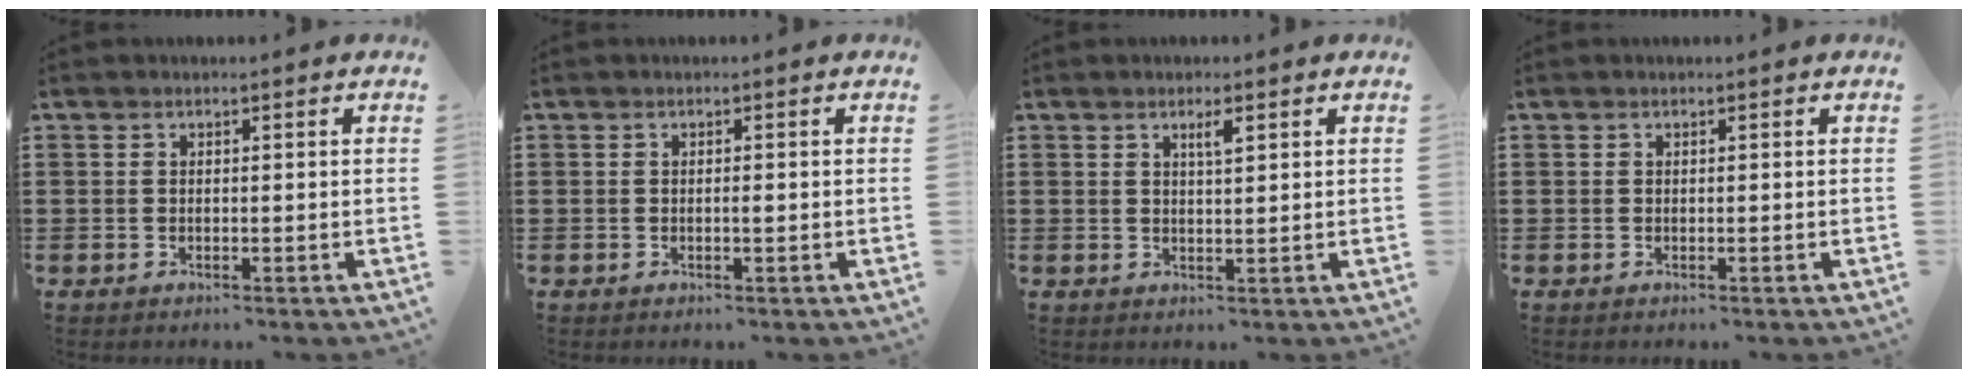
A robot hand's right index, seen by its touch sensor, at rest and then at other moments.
{"total": 0.6, "force": [-0.1, 0.0, 0.6], "torque": [-0.012, -0.005, -0.002]}
{"total": 2.0, "force": [1.0, 0.4, 1.6], "torque": [-0.025, 0.000, 0.014]}
{"total": 0.0}